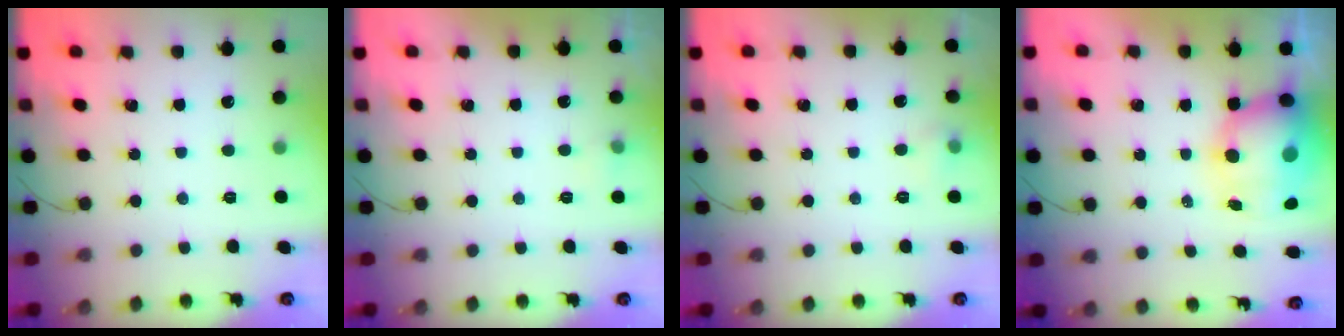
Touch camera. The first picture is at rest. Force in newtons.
{"total": 8.0, "press": 4.1, "slide": 6.9}
{"total": 4.3, "press": 4.2, "slide": 1.1}
{"total": 12.6, "press": 12.3, "slide": 2.9}